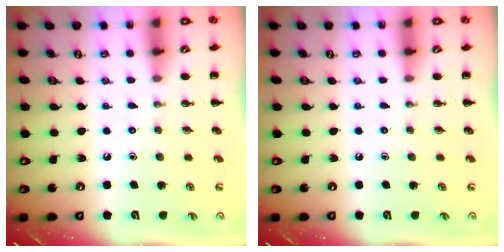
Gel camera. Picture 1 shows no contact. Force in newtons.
{"total": 0.0}